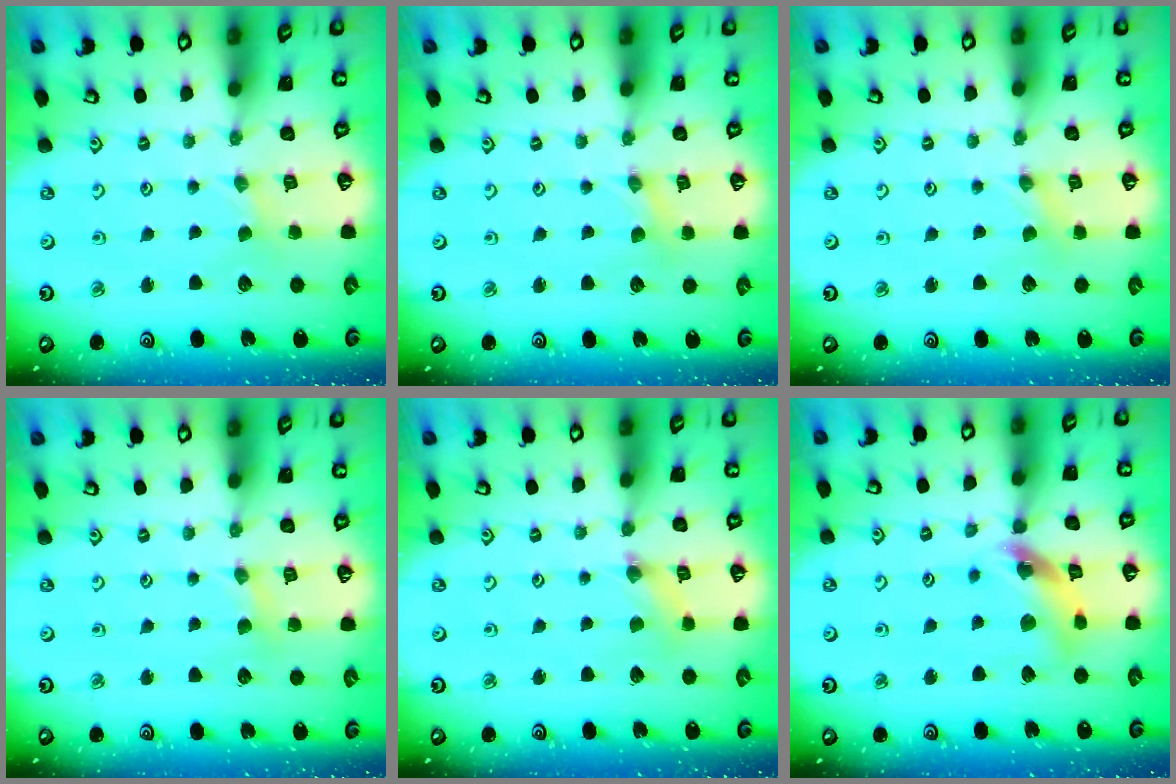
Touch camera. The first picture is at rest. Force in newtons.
{"total": 0.8, "press": 0.8, "slide": 0.2}
{"total": 0.0}
{"total": 2.7, "press": 2.7, "slide": 0.3}
{"total": 1.6, "press": 1.6, "slide": 0.2}
{"total": 12.6, "press": 12.5, "slide": 1.7}